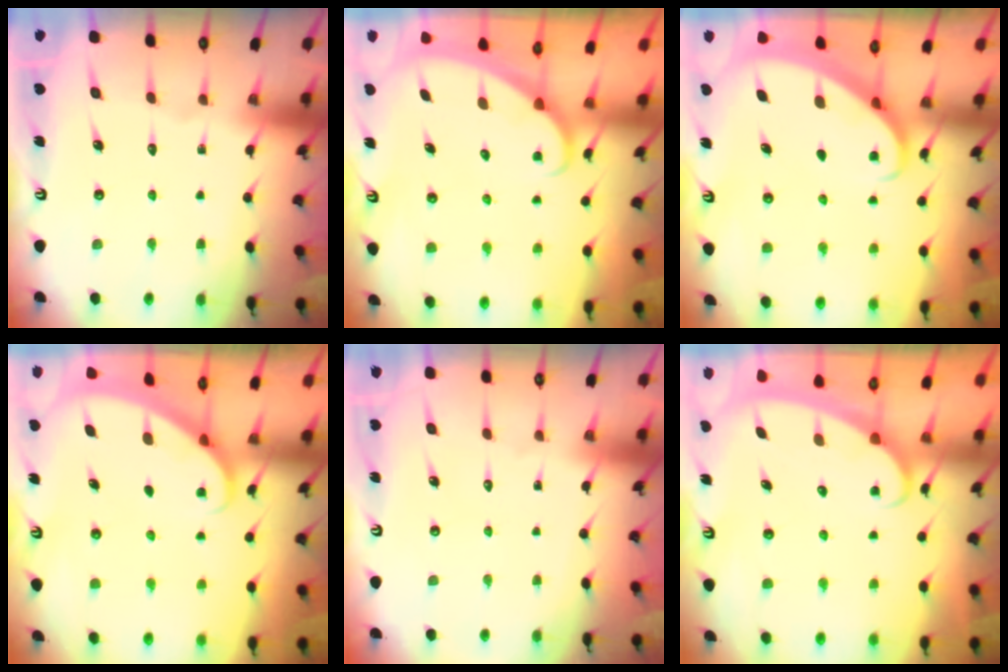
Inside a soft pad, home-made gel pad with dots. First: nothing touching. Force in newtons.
{"total": 2.1, "press": 2.1, "slide": 0.0}
{"total": 2.8, "press": 2.8, "slide": 0.2}
{"total": 1.9, "press": 1.9, "slide": 0.1}
{"total": 0.0}
{"total": 2.5, "press": 2.5, "slide": 0.4}